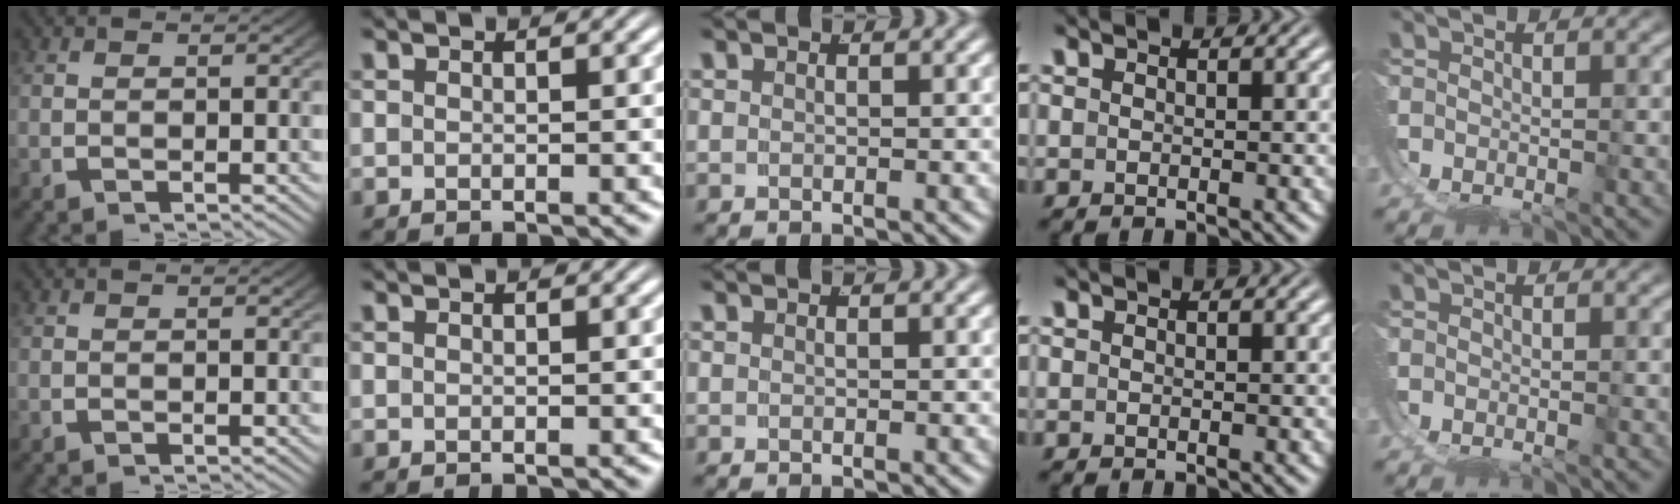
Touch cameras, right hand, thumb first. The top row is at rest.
{}